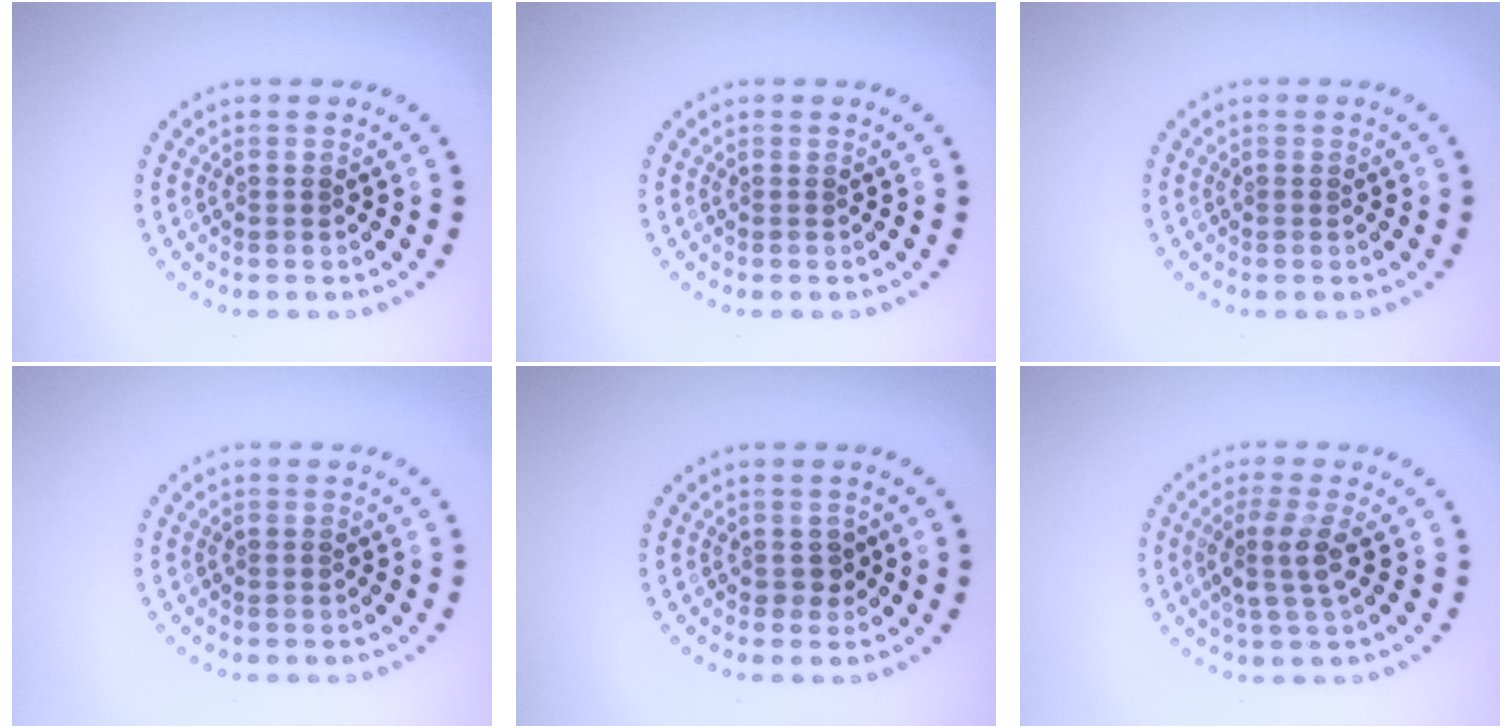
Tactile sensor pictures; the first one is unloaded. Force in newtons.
{"total": 0.0}
{"total": 0.0}
{"total": 0.0}
{"total": 1.2, "press": 1.0, "slide": 0.6}
{"total": 2.7, "press": 2.2, "slide": 1.6}